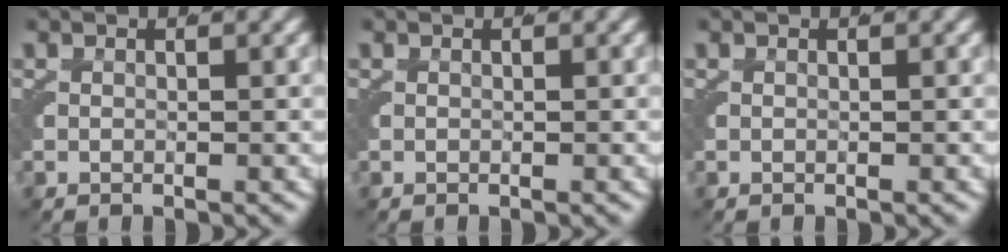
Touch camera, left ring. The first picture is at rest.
{"total": 0.0}
{"total": 0.0}